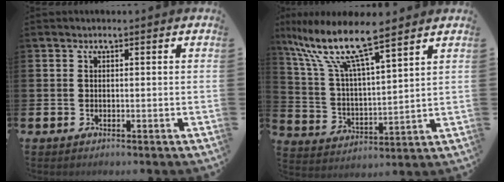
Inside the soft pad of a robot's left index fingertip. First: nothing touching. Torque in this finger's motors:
{"motor_torque": [0.30, -1.06, 1.05, 0.21]}